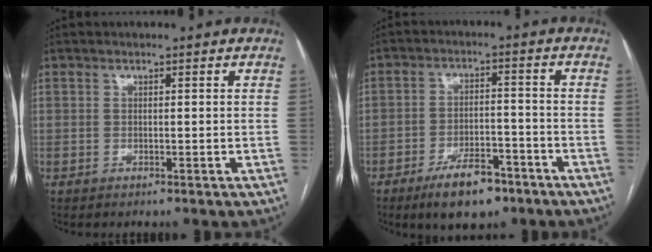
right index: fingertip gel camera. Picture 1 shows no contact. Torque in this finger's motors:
{"motor_torque": [0.27, -0.27, 0.09, 0.00]}